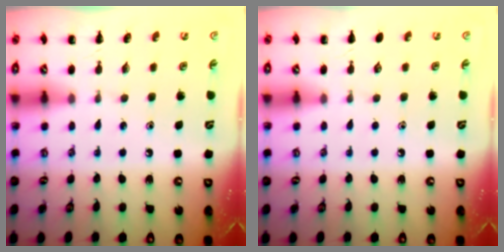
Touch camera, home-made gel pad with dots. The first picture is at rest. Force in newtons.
{"total": 0.0}